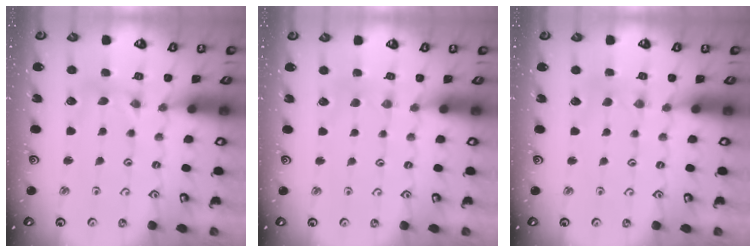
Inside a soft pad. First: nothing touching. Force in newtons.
{"total": 3.0, "press": 3.0, "slide": 0.4}
{"total": 0.9, "press": 0.9, "slide": 0.1}